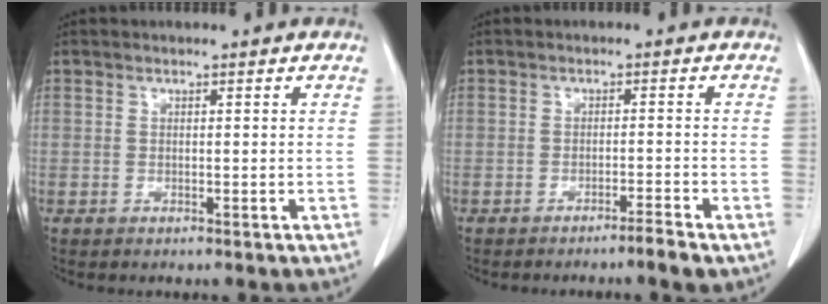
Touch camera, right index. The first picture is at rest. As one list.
[{"total": 2.5, "force": [-2.0, -0.4, 1.4], "torque": [-0.023, -0.002, -0.033]}]